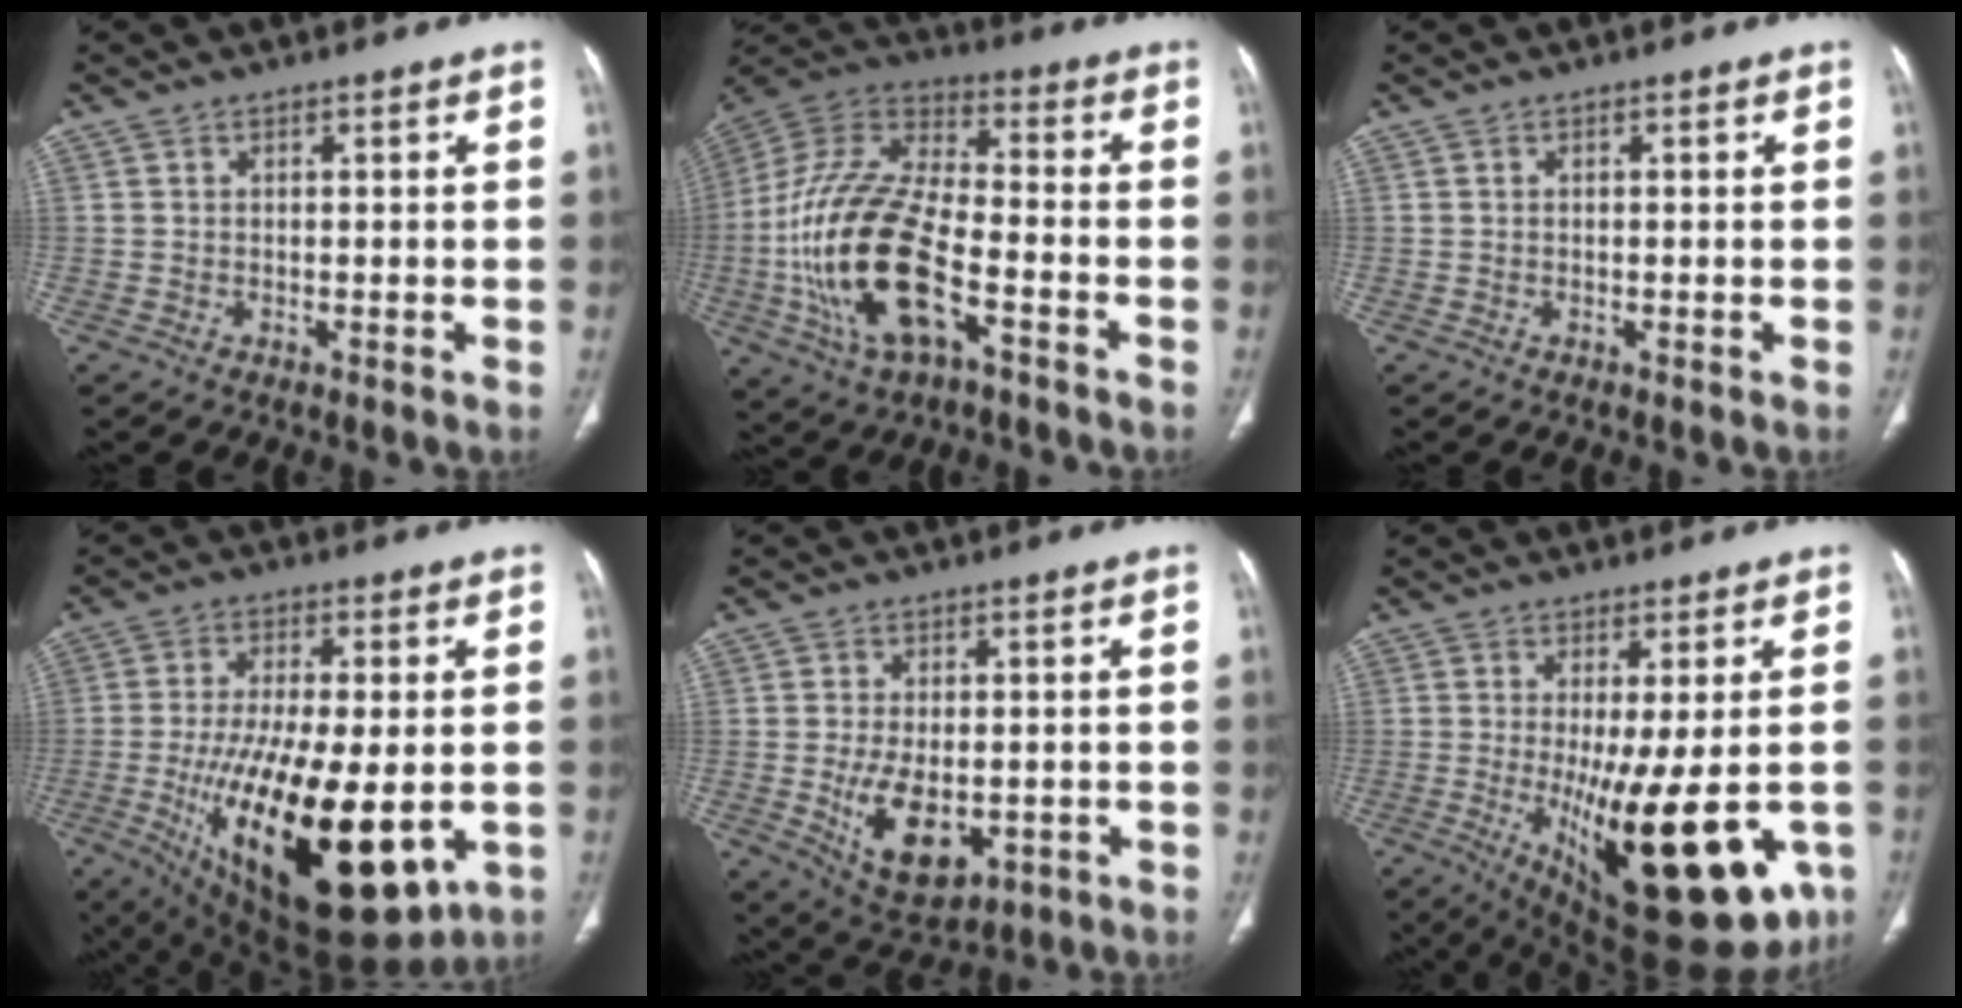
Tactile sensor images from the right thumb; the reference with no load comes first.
{"total": 23.0, "force": [-6.9, 10.8, 19.1], "torque": [-0.399, 0.026, -0.123]}
{"total": 0.0}
{"total": 26.1, "force": [-6.3, 10.4, 23.1], "torque": [-0.389, -0.031, -0.076]}
{"total": 10.7, "force": [-2.2, 6.1, 8.5], "torque": [-0.131, -0.009, -0.017]}
{"total": 21.2, "force": [-5.2, 7.0, 19.3], "torque": [-0.256, -0.035, -0.052]}